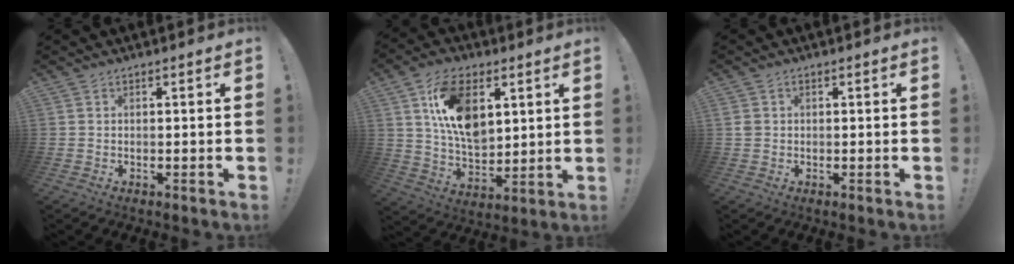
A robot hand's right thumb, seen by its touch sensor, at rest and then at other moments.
{"total": 16.4, "force": [6.3, 10.1, 11.3], "torque": [-0.197, -0.013, 0.117]}
{"total": 1.2, "force": [0.0, 1.0, 0.6], "torque": [-0.013, 0.004, 0.000]}